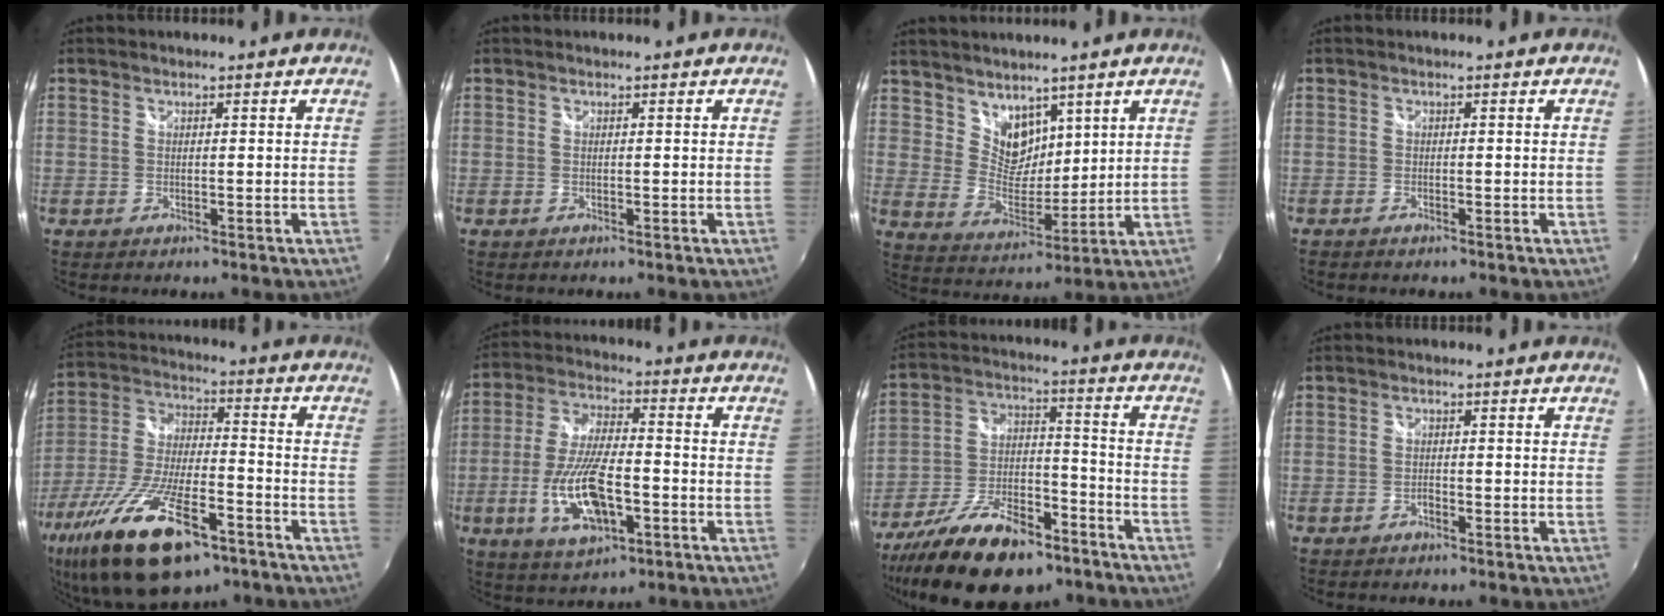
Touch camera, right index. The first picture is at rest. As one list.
[{"total": 0.0}, {"total": 7.9, "force": [5.6, 5.0, 2.6], "torque": [-0.035, -0.001, 0.113]}, {"total": 1.0, "force": [-0.9, 0.3, 0.4], "torque": [-0.011, -0.003, -0.018]}, {"total": 24.5, "force": [-14.4, 9.2, 17.6], "torque": [-0.359, -0.051, -0.248]}, {"total": 14.1, "force": [-4.2, 5.4, 12.3], "torque": [-0.254, -0.009, -0.074]}, {"total": 20.6, "force": [-14.1, 8.8, 12.2], "torque": [-0.233, -0.015, -0.230]}, {"total": 0.7, "force": [-0.5, 0.4, 0.2], "torque": [-0.004, 0.000, -0.011]}]